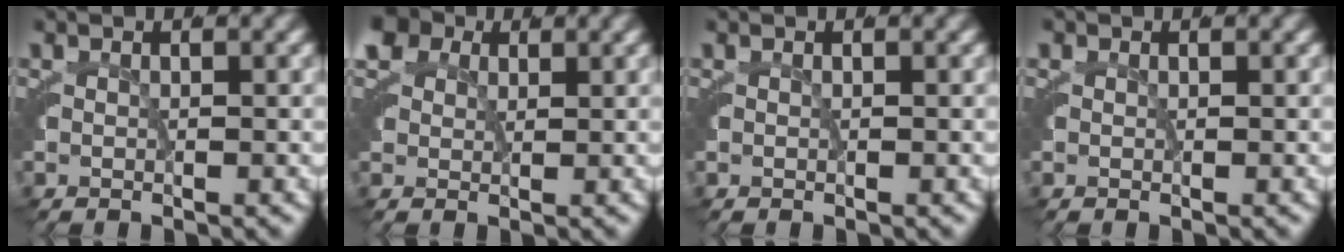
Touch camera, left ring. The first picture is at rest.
{"total": 4.3, "force": [2.3, 3.1, 1.8], "torque": [-0.058, -0.006, 0.037]}
{"total": 0.0}
{"total": 0.5, "force": [0.2, 0.5, 0.1], "torque": [-0.008, -0.008, 0.007]}